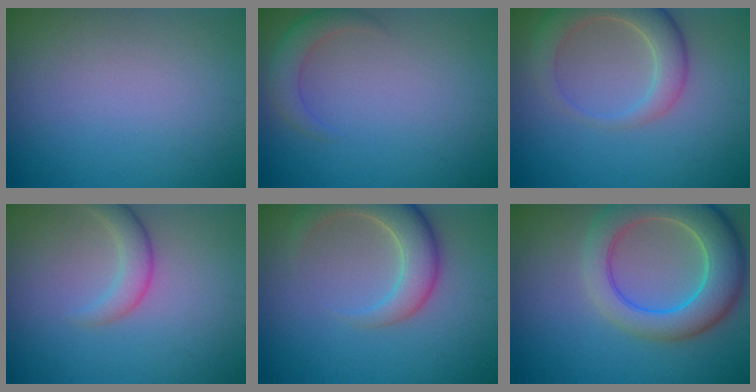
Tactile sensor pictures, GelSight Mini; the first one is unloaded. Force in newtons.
{"total": 2.1, "press": 2.1, "slide": 0.2}
{"total": 5.1, "press": 5.1, "slide": 0.5}
{"total": 2.6, "press": 2.6, "slide": 0.2}
{"total": 5.6, "press": 5.6, "slide": 0.6}
{"total": 8.1, "press": 8.1, "slide": 0.7}